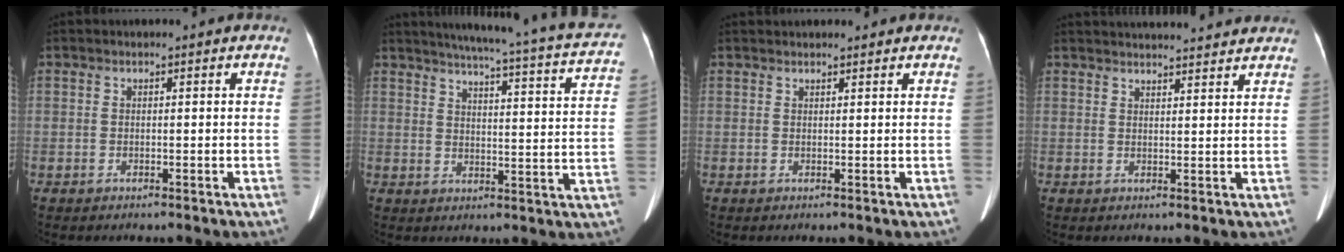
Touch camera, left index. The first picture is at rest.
{"total": 23.1, "force": [20.4, 1.5, 10.6], "torque": [-0.145, -0.039, 0.236]}
{"total": 3.9, "force": [3.6, 0.7, 1.2], "torque": [-0.014, 0.032, 0.047]}
{"total": 12.8, "force": [12.2, 1.3, 3.6], "torque": [-0.051, 0.029, 0.154]}